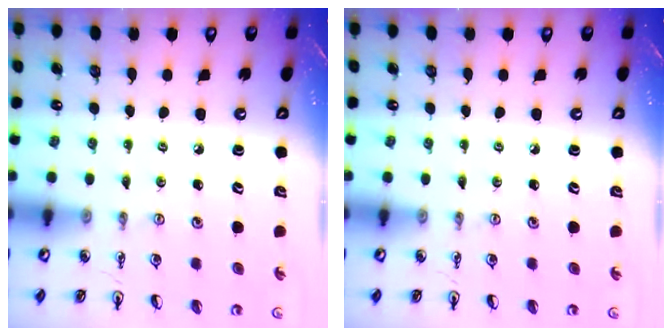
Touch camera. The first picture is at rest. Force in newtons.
{"total": 0.0}